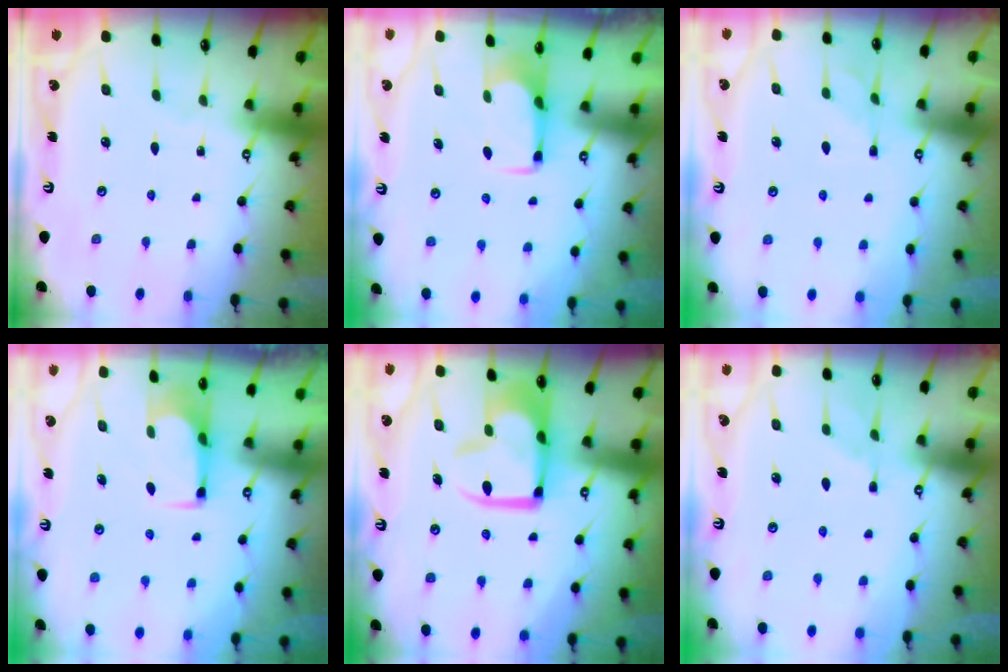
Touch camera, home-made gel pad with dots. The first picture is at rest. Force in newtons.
{"total": 3.0, "press": 2.9, "slide": 0.5}
{"total": 1.4, "press": 0.9, "slide": 1.0}
{"total": 6.0, "press": 6.0, "slide": 0.9}
{"total": 13.1, "press": 13.0, "slide": 1.4}
{"total": 1.7, "press": 1.4, "slide": 0.9}